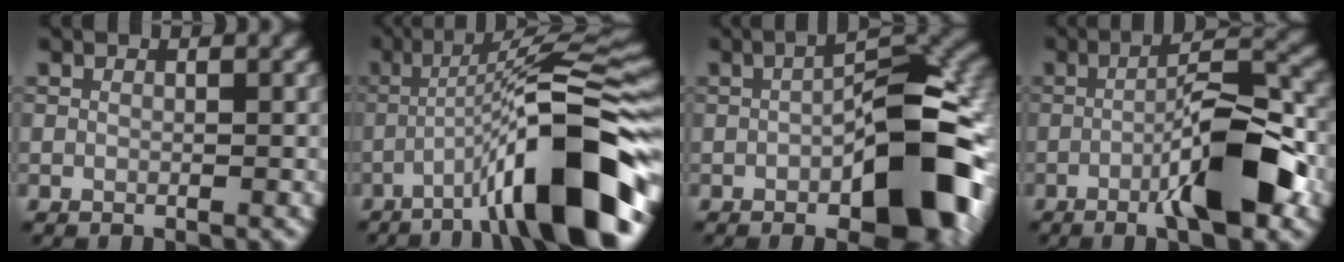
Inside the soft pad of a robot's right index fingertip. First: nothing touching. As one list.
[{"total": 13.2, "force": [-5.9, 2.2, 11.6], "torque": [-0.167, 0.022, -0.092]}, {"total": 12.1, "force": [-3.3, 4.8, 10.6], "torque": [-0.134, 0.012, -0.056]}, {"total": 8.7, "force": [-3.2, 1.8, 7.9], "torque": [-0.123, 0.013, -0.056]}]